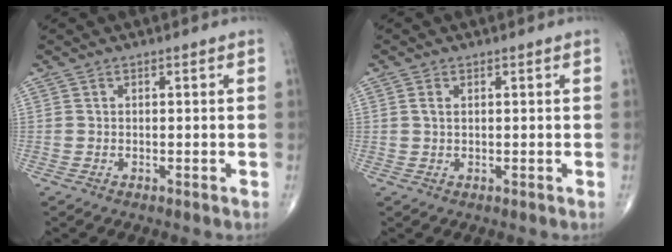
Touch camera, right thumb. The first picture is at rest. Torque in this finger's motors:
{"motor_torque": [-0.13, 0.16, 0.30, 0.14, 0.00]}